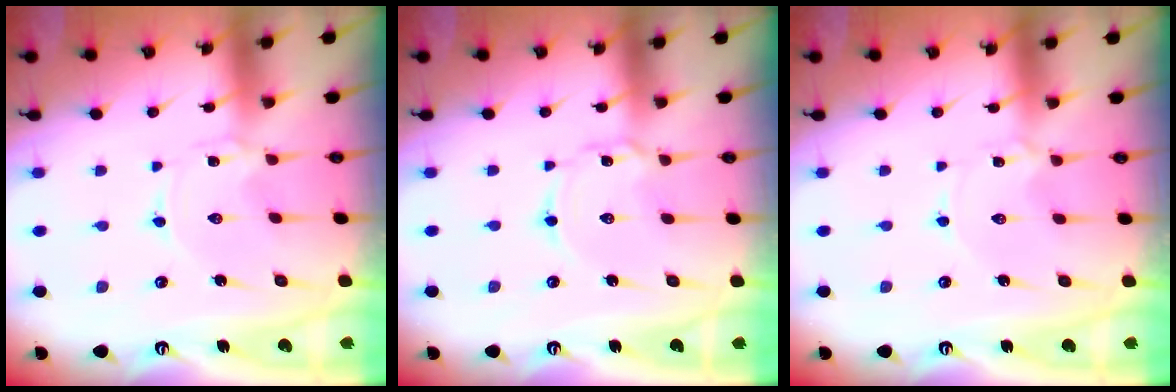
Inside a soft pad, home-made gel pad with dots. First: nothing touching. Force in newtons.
{"total": 2.2, "press": 2.2, "slide": 0.3}
{"total": 0.0}